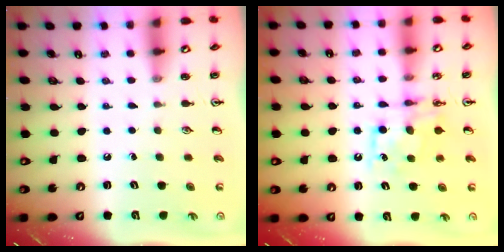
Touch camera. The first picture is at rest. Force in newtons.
{"total": 8.0, "press": 8.0, "slide": 0.5}